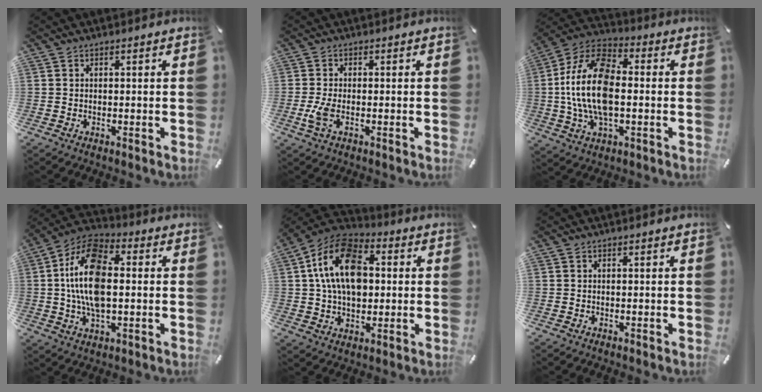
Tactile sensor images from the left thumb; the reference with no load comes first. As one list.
[{"total": 3.8, "force": [-1.0, 1.6, 3.3], "torque": [-0.074, 0.001, -0.021]}, {"total": 17.3, "force": [-0.9, 9.8, 14.3], "torque": [-0.305, 0.003, -0.018]}, {"total": 15.3, "force": [0.6, 8.5, 12.8], "torque": [-0.276, -0.005, 0.005]}, {"total": 16.2, "force": [2.4, 11.5, 11.2], "torque": [-0.223, 0.011, 0.040]}, {"total": 0.0}]